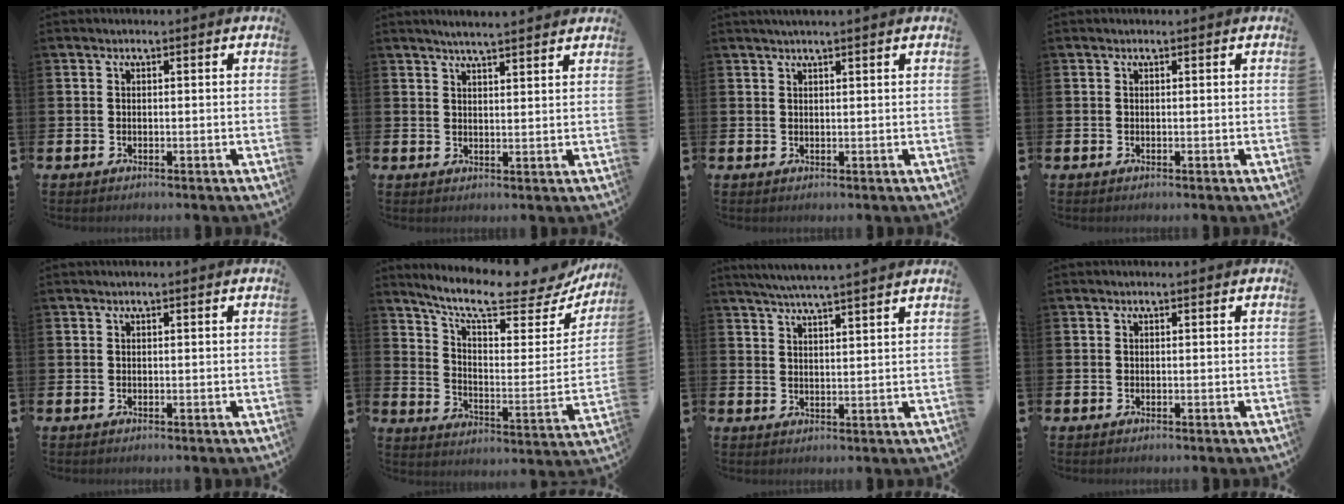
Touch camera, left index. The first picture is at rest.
{"total": 3.8, "force": [3.7, -0.3, 0.8], "torque": [-0.022, -0.014, 0.066]}
{"total": 1.4, "force": [1.2, -0.2, 0.6], "torque": [-0.009, 0.000, 0.023]}
{"total": 0.0}
{"total": 0.0}
{"total": 10.3, "force": [9.1, 1.9, 4.3], "torque": [-0.105, -0.073, 0.152]}
{"total": 4.8, "force": [4.6, -0.9, 1.0], "torque": [-0.039, -0.019, 0.083]}
{"total": 0.0}